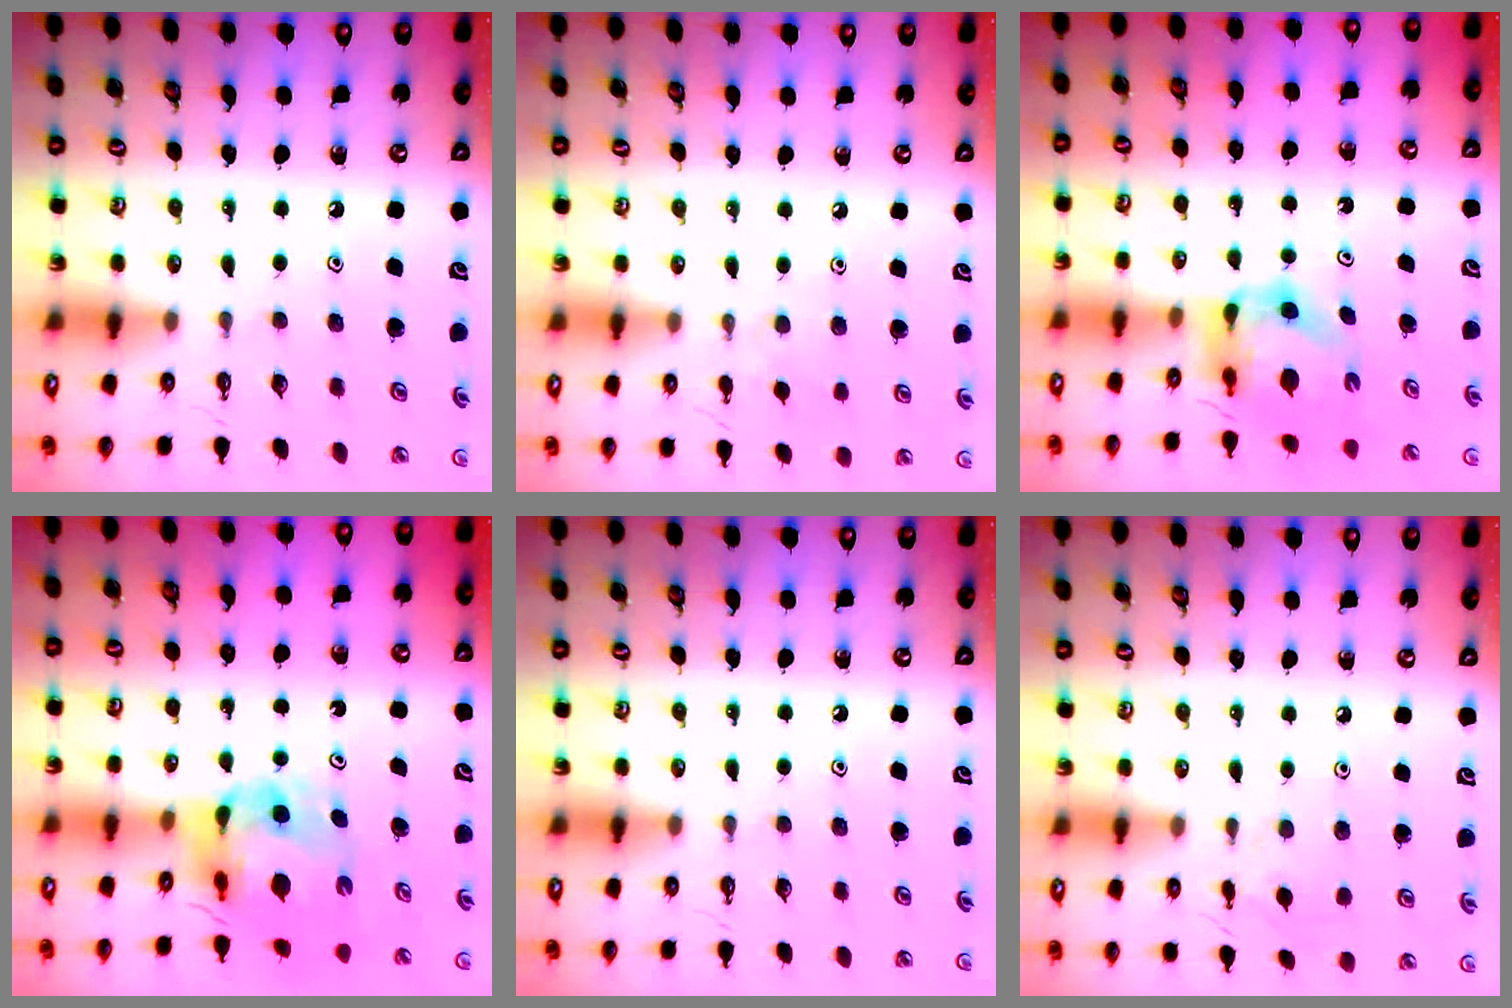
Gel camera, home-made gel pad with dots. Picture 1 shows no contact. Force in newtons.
{"total": 6.3, "press": 6.2, "slide": 0.7}
{"total": 6.1, "press": 6.1, "slide": 0.5}
{"total": 10.0, "press": 9.9, "slide": 1.3}
{"total": 0.0}
{"total": 1.8, "press": 1.8, "slide": 0.4}